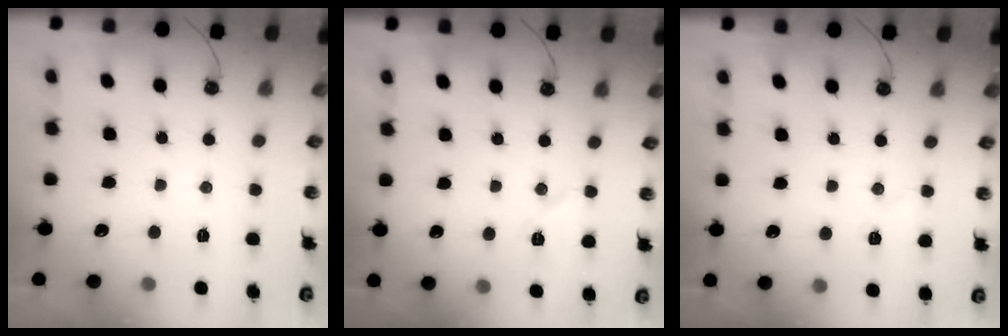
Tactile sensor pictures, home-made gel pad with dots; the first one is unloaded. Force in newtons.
{"total": 5.7, "press": 4.3, "slide": 3.7}
{"total": 5.0, "press": 5.0, "slide": 0.4}